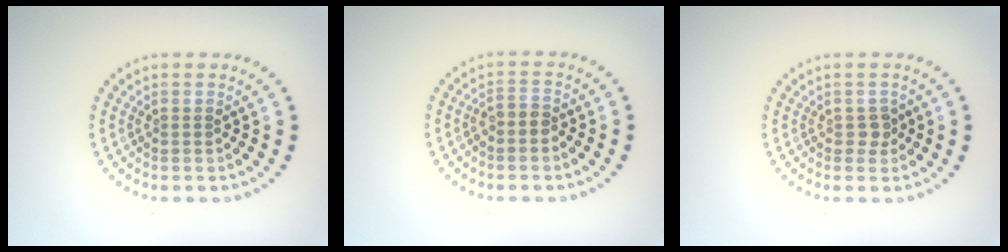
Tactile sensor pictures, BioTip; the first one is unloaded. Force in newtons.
{"total": 1.5, "press": 1.3, "slide": 0.8}
{"total": 1.1, "press": 1.0, "slide": 0.4}